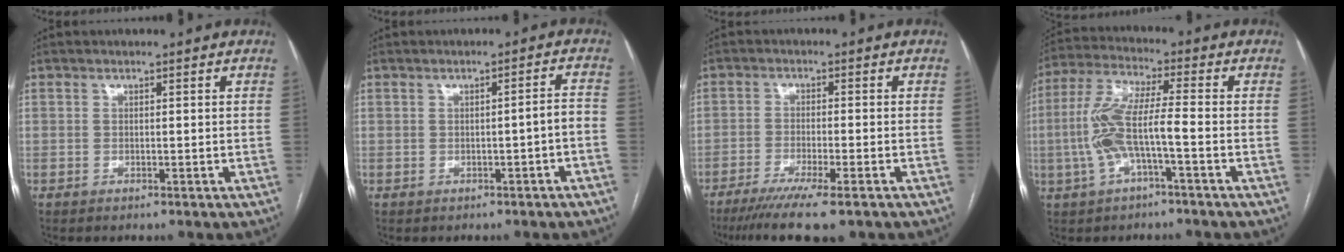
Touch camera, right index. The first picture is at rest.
{"total": 2.5, "force": [-1.0, 0.2, 2.3], "torque": [-0.027, 0.009, -0.014]}
{"total": 9.4, "force": [-6.8, 0.4, 6.5], "torque": [-0.101, -0.021, -0.104]}
{"total": 9.4, "force": [-2.2, 1.4, 9.1], "torque": [-0.204, 0.019, -0.045]}